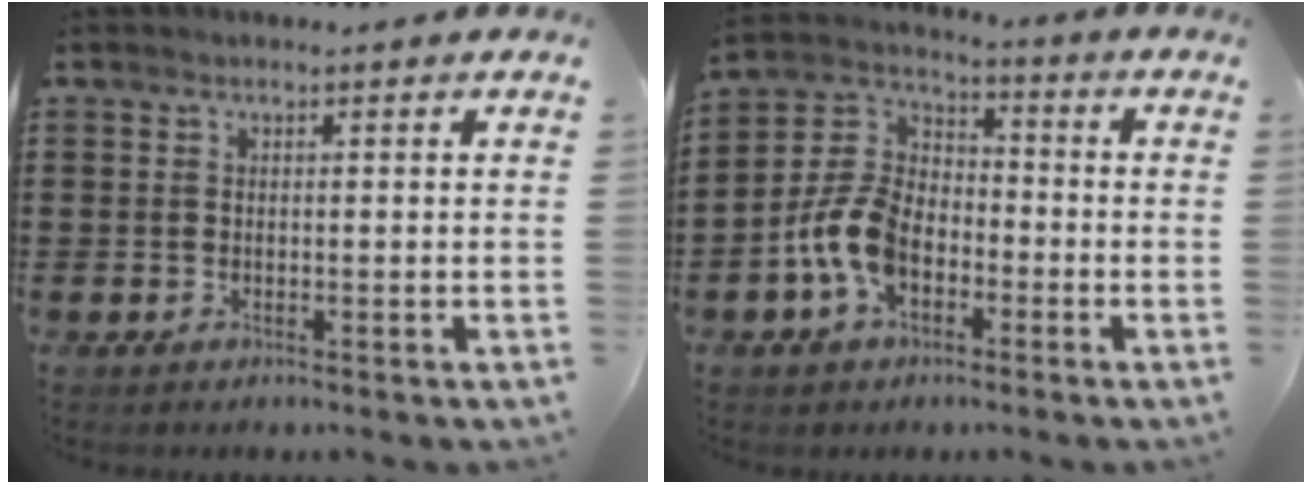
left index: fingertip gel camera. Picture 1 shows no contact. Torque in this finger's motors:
{"motor_torque": [1.58, 0.55, 0.99, 0.21]}